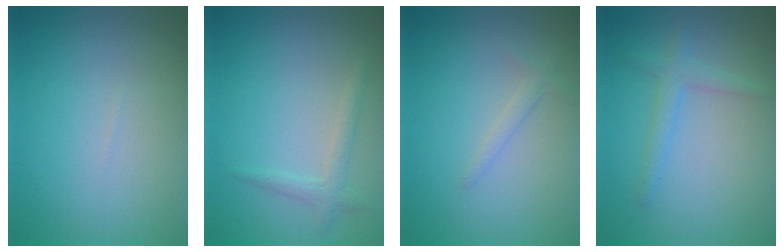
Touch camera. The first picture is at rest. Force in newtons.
{"total": 1.5, "press": 1.5, "slide": 0.0}
{"total": 1.0, "press": 1.0, "slide": 0.0}
{"total": 2.0, "press": 2.0, "slide": 0.1}